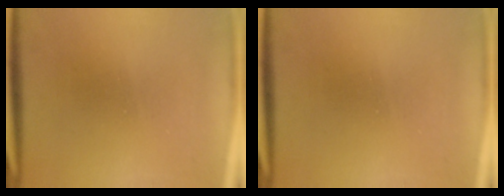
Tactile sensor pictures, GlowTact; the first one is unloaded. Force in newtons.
{"total": 0.0}